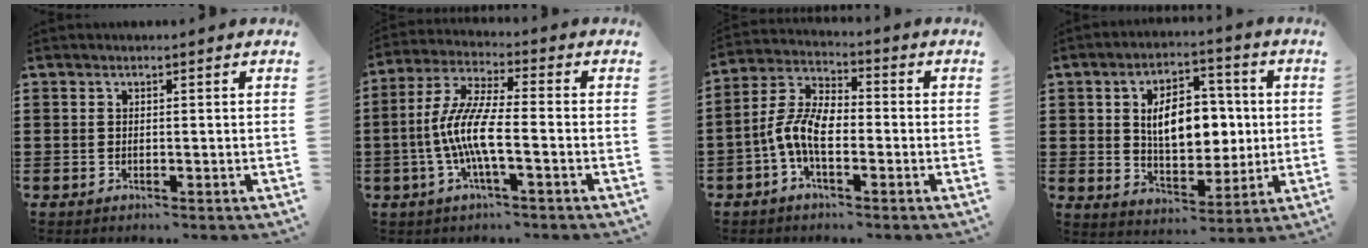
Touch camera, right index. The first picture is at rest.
{"total": 8.6, "force": [-2.5, 1.6, 8.1], "torque": [-0.187, -0.017, -0.056]}
{"total": 7.7, "force": [-2.4, 3.6, 6.3], "torque": [-0.158, -0.001, -0.053]}
{"total": 9.0, "force": [1.1, 5.4, 7.1], "torque": [-0.116, 0.004, 0.014]}